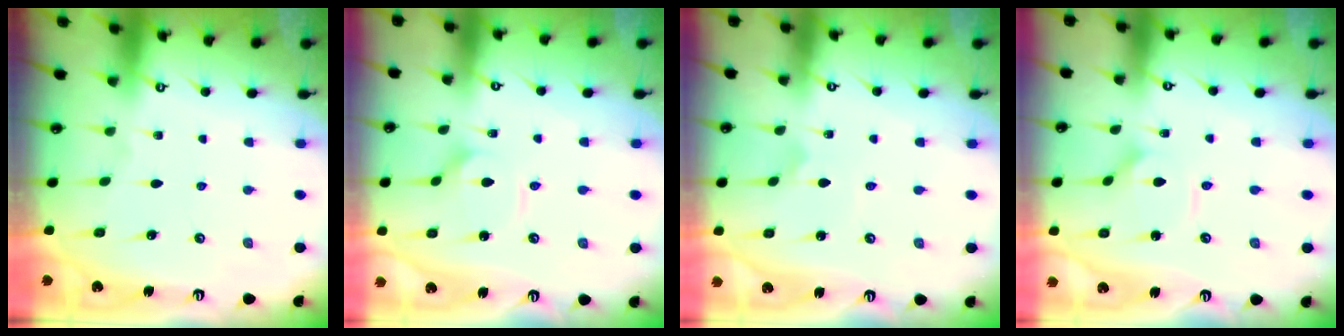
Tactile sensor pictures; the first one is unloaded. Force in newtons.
{"total": 3.2, "press": 3.2, "slide": 0.1}
{"total": 0.8, "press": 0.8, "slide": 0.0}
{"total": 2.7, "press": 2.6, "slide": 0.3}